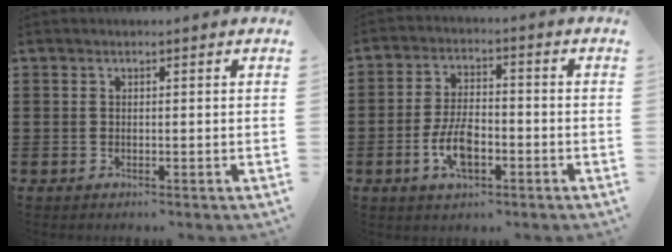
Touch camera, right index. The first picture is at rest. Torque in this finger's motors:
{"motor_torque": [1.13, 1.01, 0.97, 0.16]}